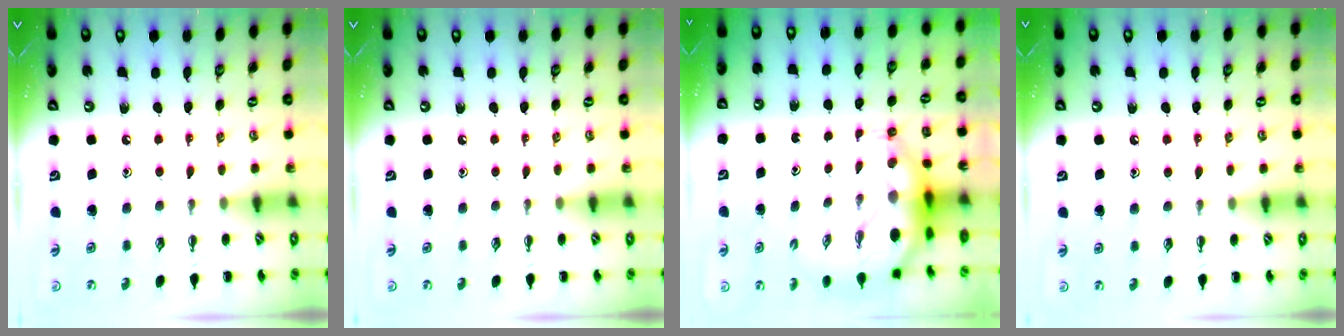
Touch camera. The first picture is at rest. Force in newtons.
{"total": 0.0}
{"total": 6.4, "press": 6.2, "slide": 1.8}
{"total": 6.1, "press": 5.8, "slide": 1.7}